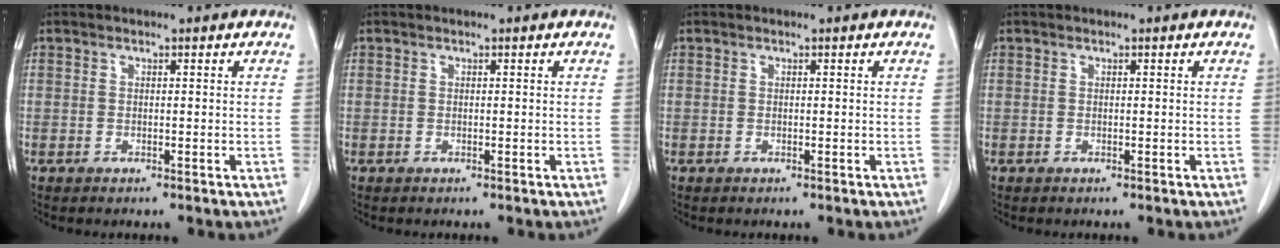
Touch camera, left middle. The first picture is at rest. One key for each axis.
{"total": 0.0}
{"total": 0.0}
{"total": 0.0}